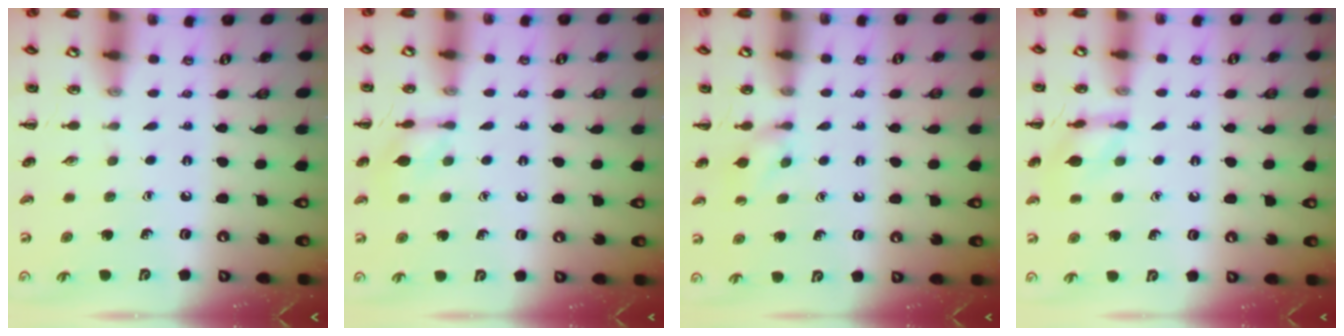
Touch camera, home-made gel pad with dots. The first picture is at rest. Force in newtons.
{"total": 7.4, "press": 7.4, "slide": 0.2}
{"total": 3.6, "press": 3.4, "slide": 1.1}
{"total": 9.7, "press": 9.7, "slide": 0.6}